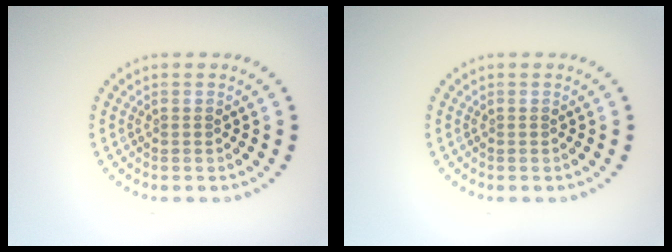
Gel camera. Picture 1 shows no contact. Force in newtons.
{"total": 0.0}